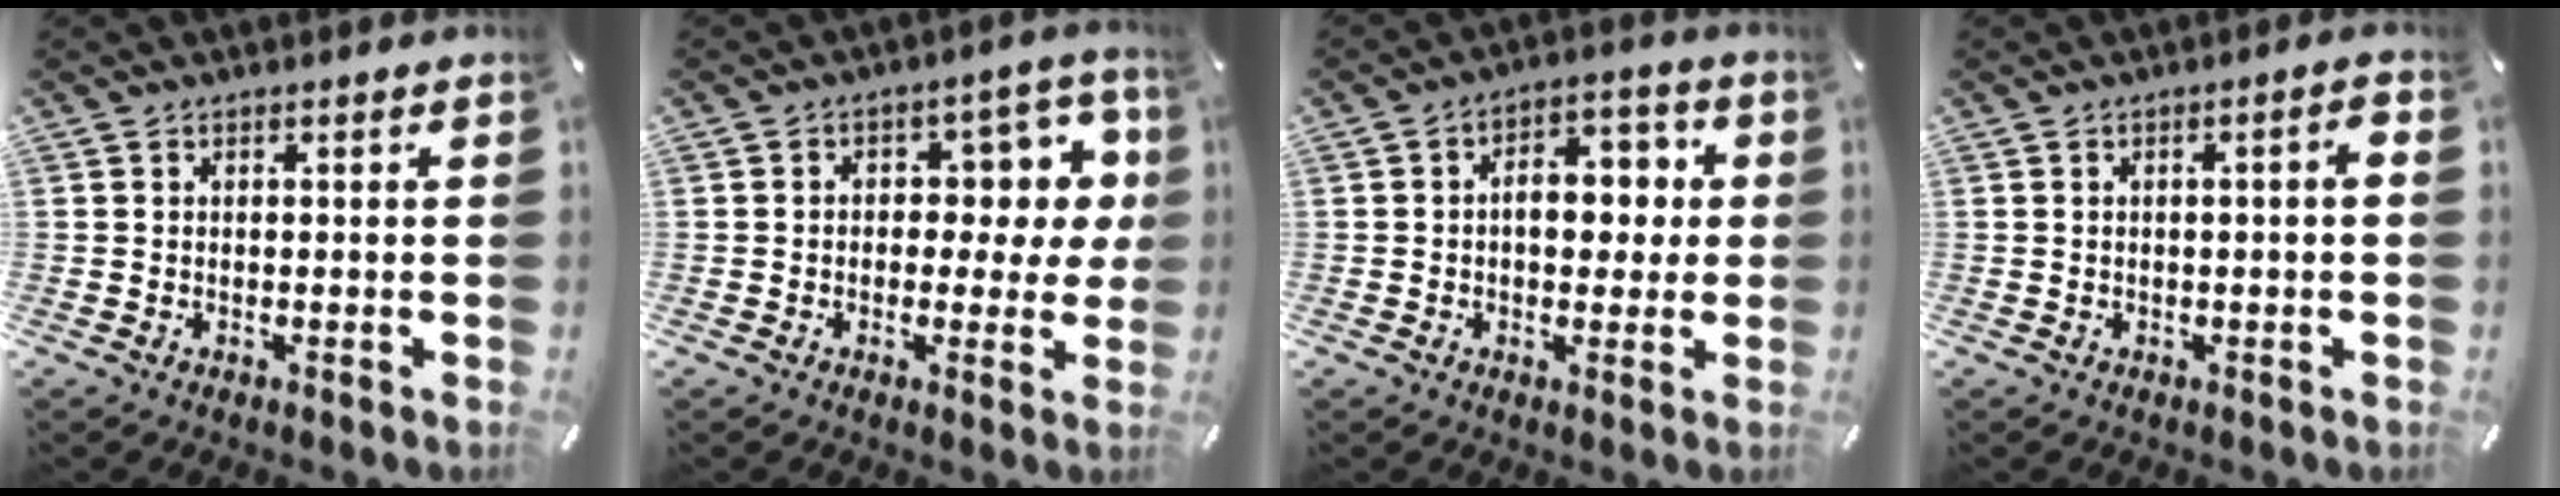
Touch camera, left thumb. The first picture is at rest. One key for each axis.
{"total": 9.9, "fx": 1.9, "fy": 6.1, "fz": 7.6, "tx": -0.092, "ty": -0.009, "tz": 0.027}
{"total": 9.3, "fx": 0.3, "fy": 6.2, "fz": 6.9, "tx": -0.083, "ty": 0.003, "tz": -0.002}
{"total": 2.7, "fx": -0.1, "fy": 0.2, "fz": 2.7, "tx": -0.046, "ty": 0.001, "tz": -0.002}